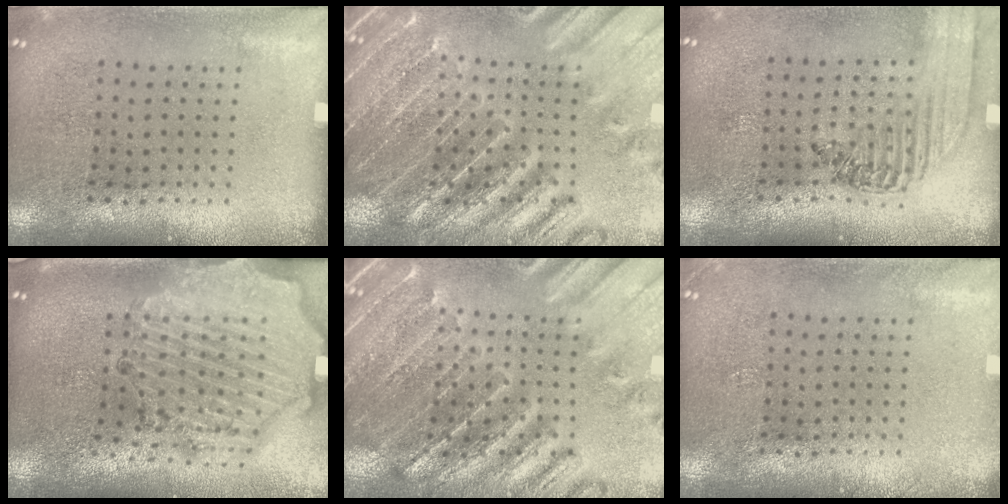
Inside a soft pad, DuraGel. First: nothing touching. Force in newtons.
{"total": 3.6, "press": 3.4, "slide": 0.9}
{"total": 1.5, "press": 1.3, "slide": 0.7}
{"total": 2.7, "press": 2.5, "slide": 1.1}
{"total": 2.0, "press": 2.0, "slide": 0.1}
{"total": 0.7, "press": 0.7, "slide": 0.1}